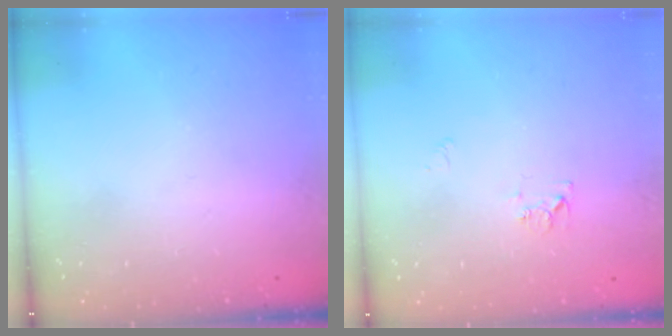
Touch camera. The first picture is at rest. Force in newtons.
{"total": 7.0, "press": 7.0, "slide": 0.5}